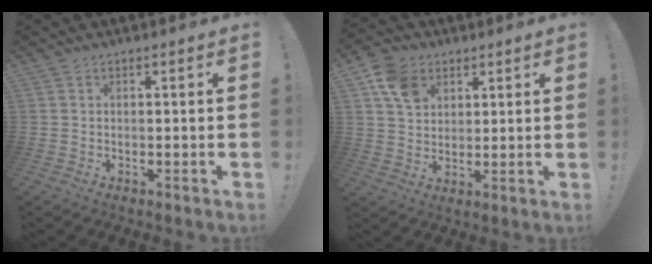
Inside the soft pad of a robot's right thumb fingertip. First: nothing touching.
{"total": 9.9, "force": [4.9, 7.4, 4.3], "torque": [-0.068, -0.016, 0.098]}